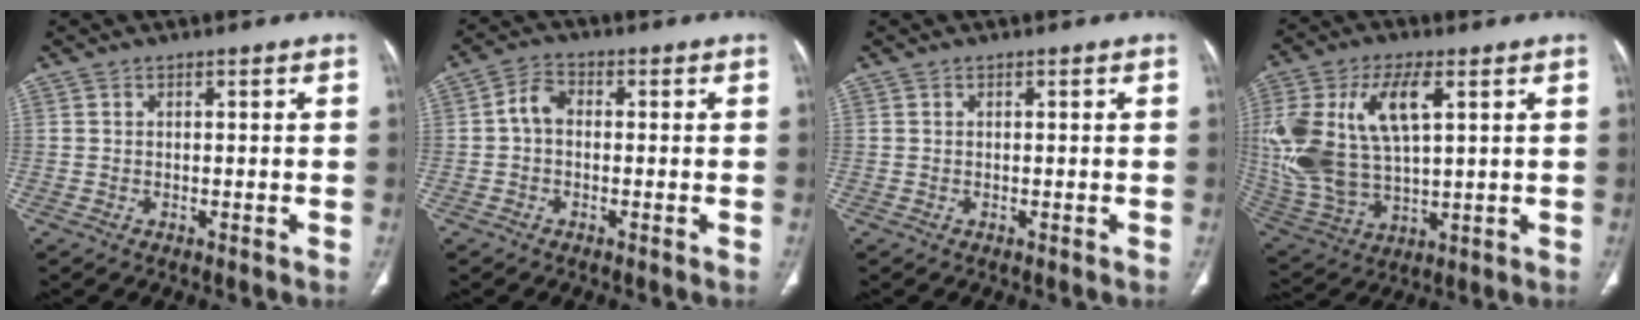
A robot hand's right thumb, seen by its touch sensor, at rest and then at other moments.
{"total": 3.8, "force": [-0.2, 2.7, 2.7], "torque": [-0.044, 0.013, -0.013]}
{"total": 0.0}
{"total": 20.9, "force": [5.2, 10.6, 17.2], "torque": [-0.364, -0.007, 0.104]}